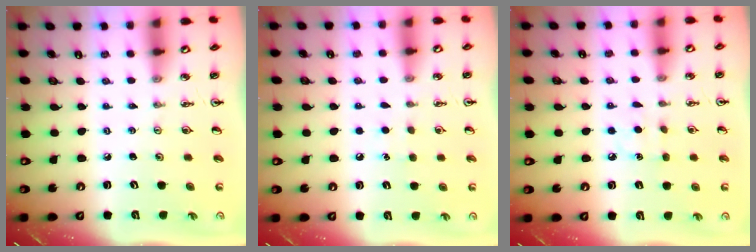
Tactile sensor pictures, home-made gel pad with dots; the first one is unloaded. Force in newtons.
{"total": 5.8, "press": 5.7, "slide": 0.7}
{"total": 6.1, "press": 6.1, "slide": 0.6}